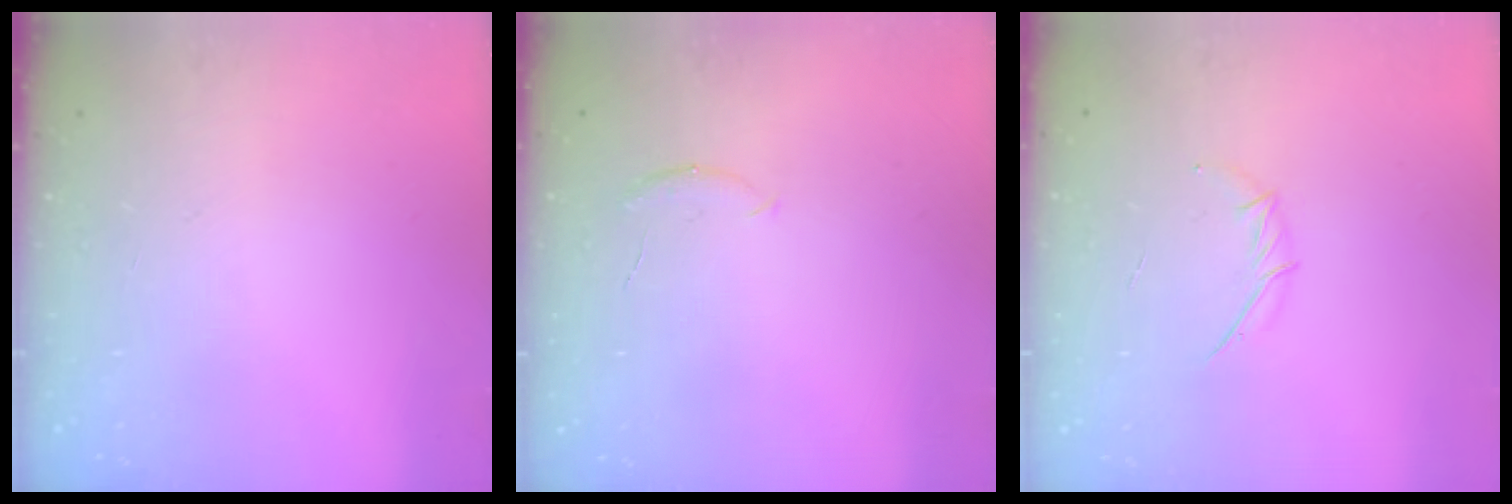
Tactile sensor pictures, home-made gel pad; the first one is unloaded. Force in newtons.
{"total": 5.0, "press": 4.9, "slide": 1.0}
{"total": 3.9, "press": 3.8, "slide": 0.8}